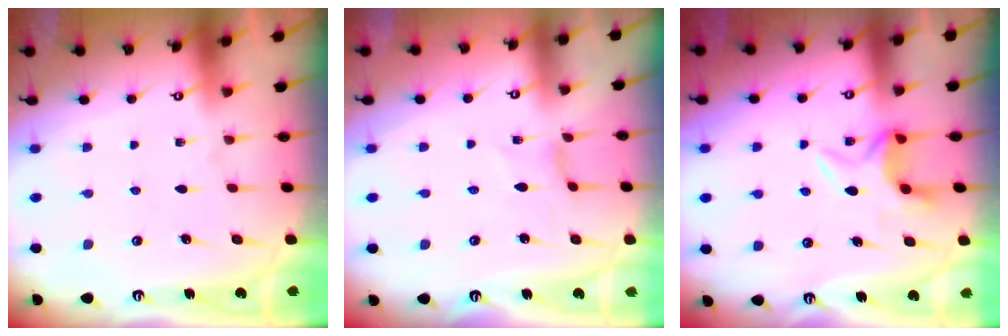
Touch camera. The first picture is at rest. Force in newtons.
{"total": 1.1, "press": 1.1, "slide": 0.3}
{"total": 5.1, "press": 4.9, "slide": 1.4}